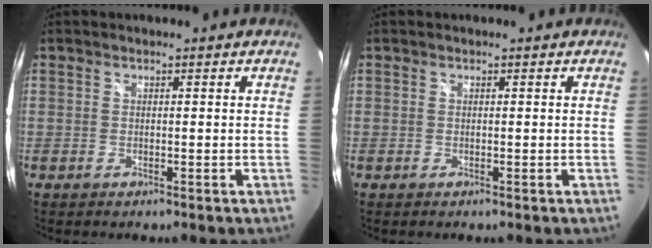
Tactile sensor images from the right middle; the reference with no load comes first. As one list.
[{"total": 0.0}]